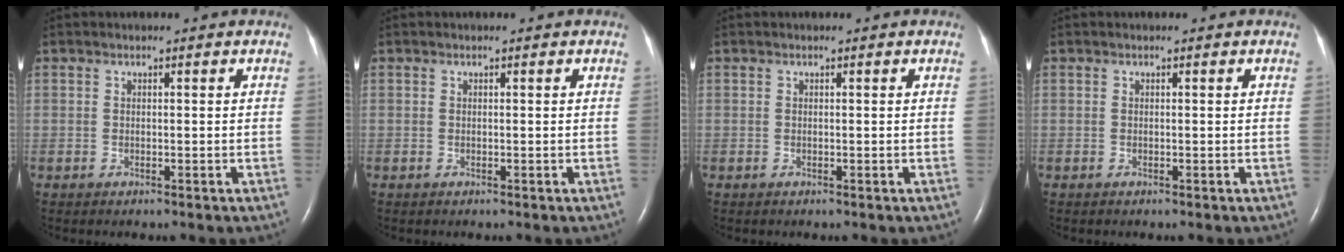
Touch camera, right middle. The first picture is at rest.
{"total": 0.0}
{"total": 0.0}
{"total": 0.0}